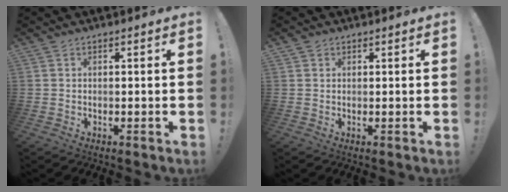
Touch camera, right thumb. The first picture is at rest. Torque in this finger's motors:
{"motor_torque": [-0.10, 0.10, -0.23, 0.13, 0.05]}